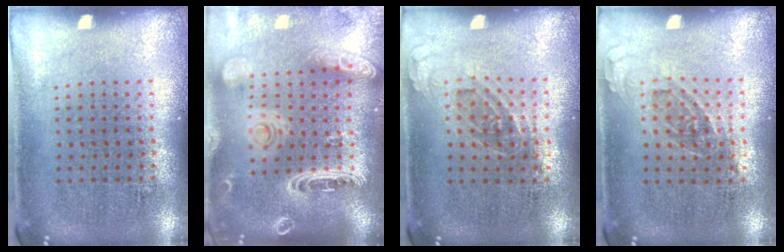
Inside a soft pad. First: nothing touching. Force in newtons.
{"total": 2.8, "press": 2.4, "slide": 1.4}
{"total": 0.8, "press": 0.7, "slide": 0.4}
{"total": 0.7, "press": 0.7, "slide": 0.3}